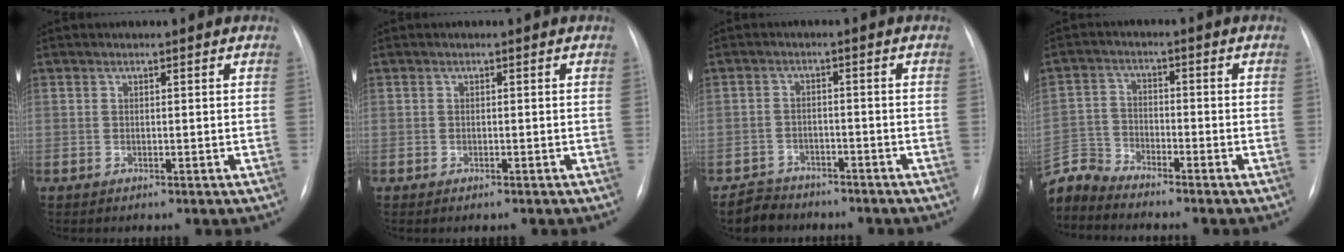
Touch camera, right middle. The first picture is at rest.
{"total": 0.6, "force": [-0.5, 0.2, 0.3], "torque": [-0.009, -0.002, -0.005]}
{"total": 3.6, "force": [-3.2, 1.4, -0.9], "torque": [0.013, -0.003, -0.058]}
{"total": 6.7, "force": [-6.7, 0.2, -0.2], "torque": [-0.002, 0.007, -0.134]}